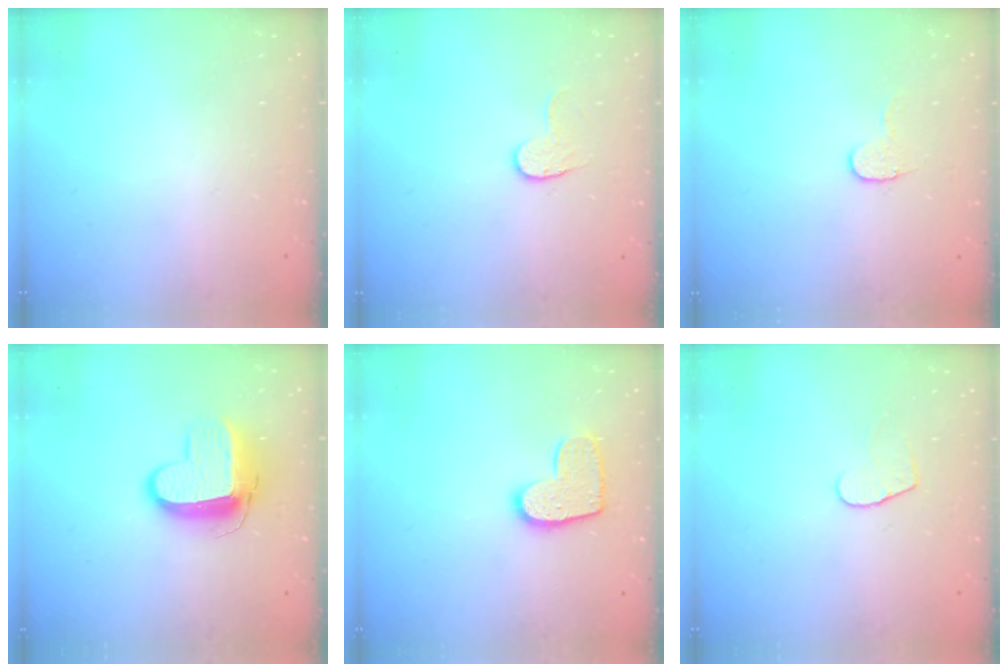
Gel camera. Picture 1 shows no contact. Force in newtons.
{"total": 4.1, "press": 4.1, "slide": 0.4}
{"total": 5.7, "press": 5.7, "slide": 0.5}
{"total": 11.1, "press": 11.1, "slide": 1.0}
{"total": 11.2, "press": 11.2, "slide": 0.6}
{"total": 5.0, "press": 5.0, "slide": 0.4}